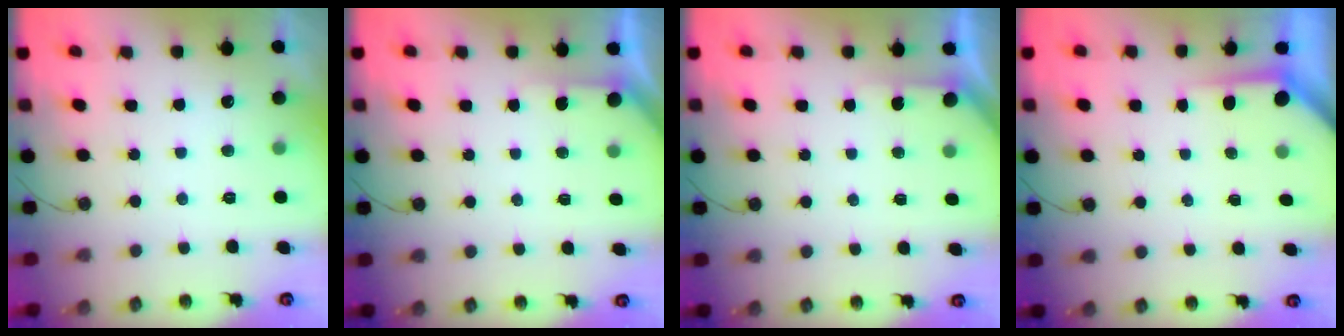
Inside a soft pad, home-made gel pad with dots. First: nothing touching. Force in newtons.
{"total": 2.5, "press": 2.5, "slide": 0.3}
{"total": 2.5, "press": 2.5, "slide": 0.3}
{"total": 3.7, "press": 3.6, "slide": 0.4}